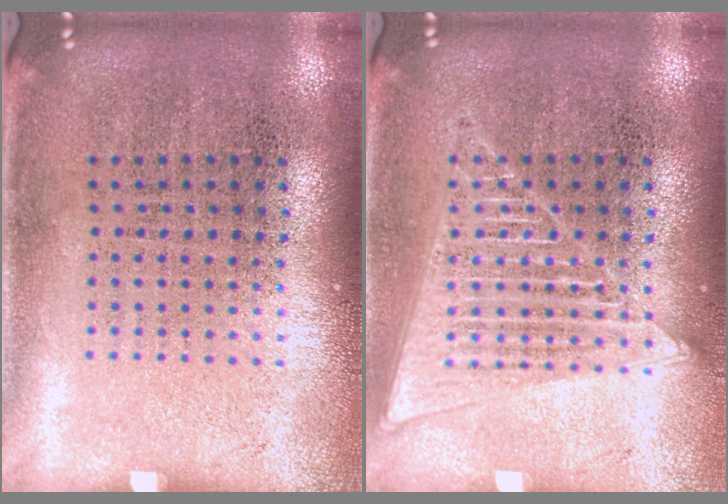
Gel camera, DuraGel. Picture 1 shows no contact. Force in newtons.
{"total": 2.7, "press": 2.7, "slide": 0.4}